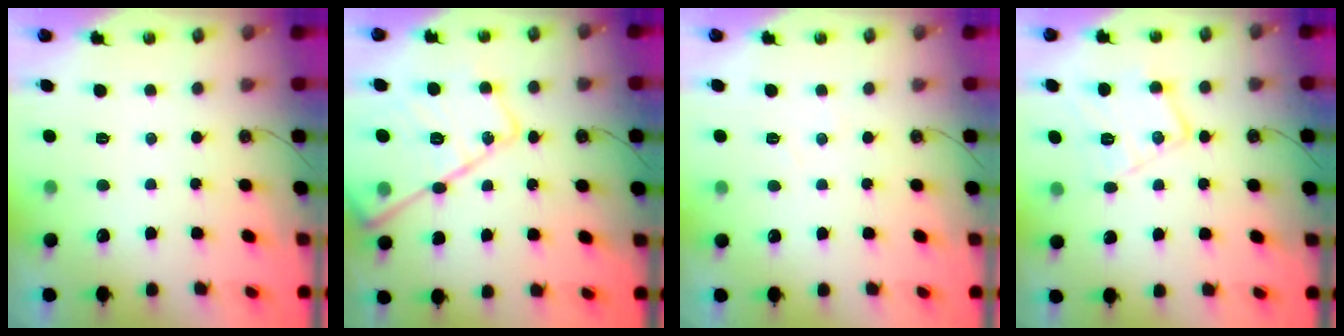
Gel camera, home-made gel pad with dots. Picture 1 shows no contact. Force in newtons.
{"total": 21.3, "press": 21.2, "slide": 1.9}
{"total": 4.1, "press": 4.1, "slide": 0.8}
{"total": 12.7, "press": 12.7, "slide": 0.7}